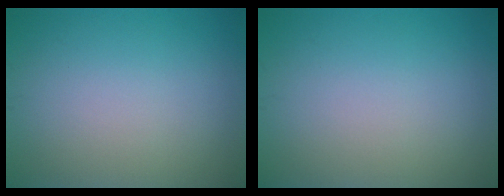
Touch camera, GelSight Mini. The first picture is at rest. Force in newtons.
{"total": 0.0}